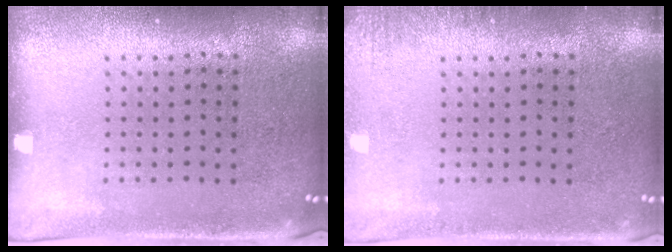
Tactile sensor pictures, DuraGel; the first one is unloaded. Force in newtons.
{"total": 1.2, "press": 1.2, "slide": 0.2}